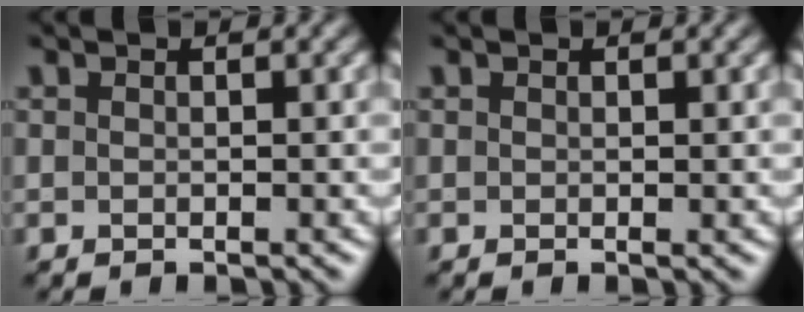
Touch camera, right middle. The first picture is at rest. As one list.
[{"total": 0.0}]